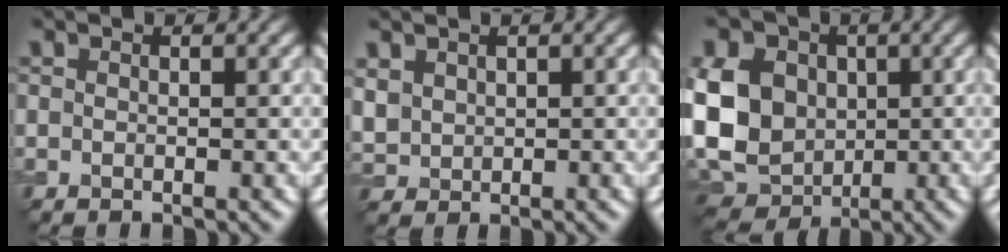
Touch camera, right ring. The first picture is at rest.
{"total": 1.4, "force": [1.0, 0.9, -0.2], "torque": [-0.004, 0.007, 0.032]}
{"total": 10.6, "force": [0.5, 8.6, 6.2], "torque": [-0.149, 0.010, 0.003]}